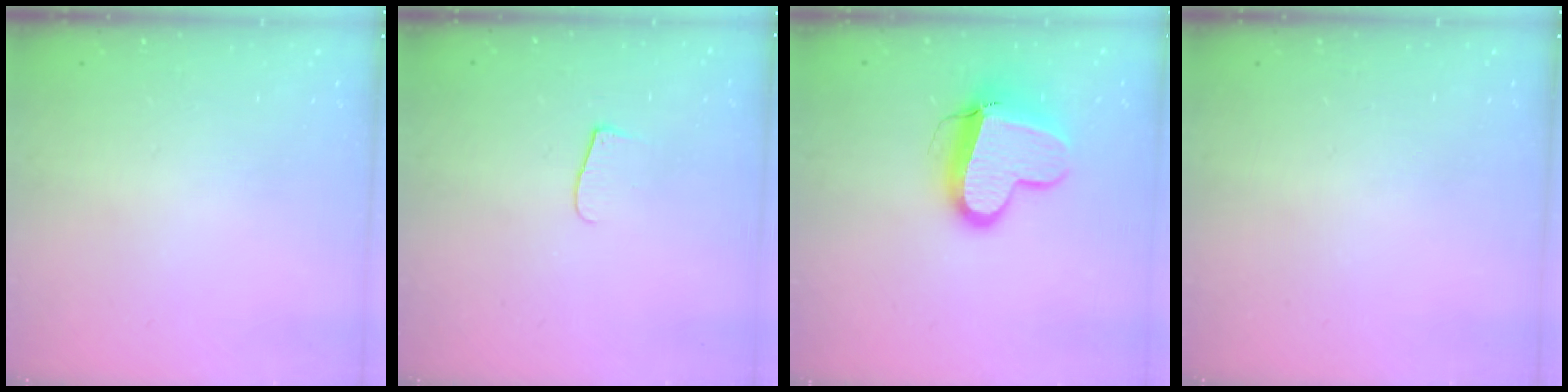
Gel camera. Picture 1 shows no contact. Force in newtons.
{"total": 5.3, "press": 5.2, "slide": 0.6}
{"total": 15.6, "press": 15.5, "slide": 1.5}
{"total": 0.0}